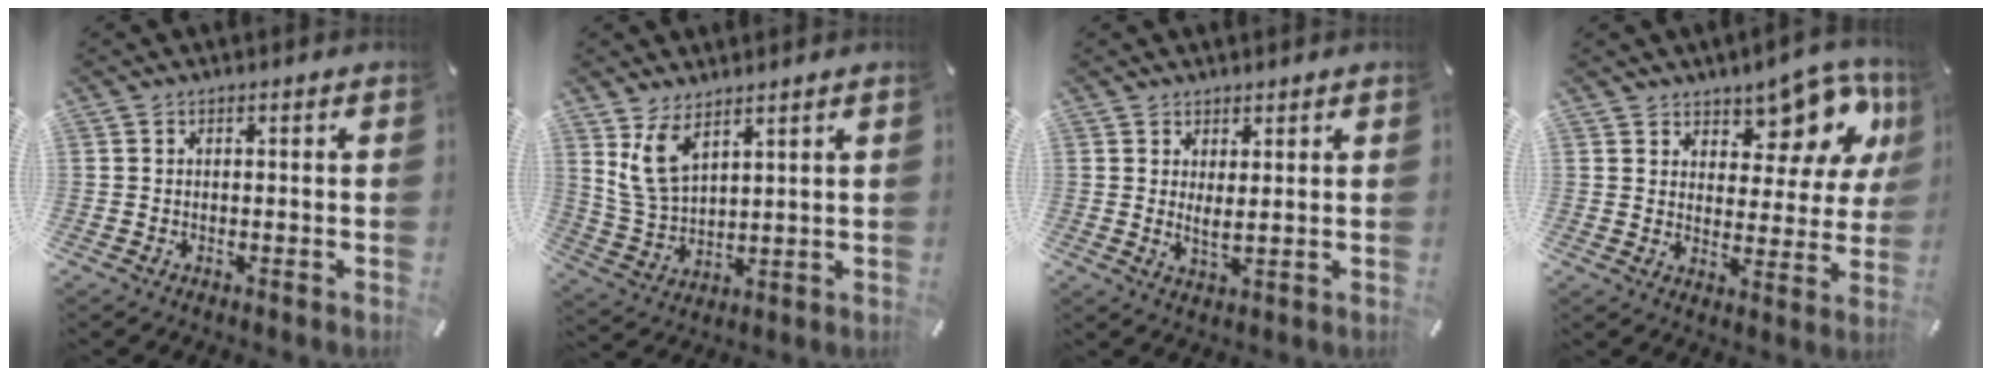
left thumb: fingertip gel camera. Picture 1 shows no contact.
{"total": 8.6, "force": [5.9, 4.1, 4.8], "torque": [-0.133, -0.027, 0.107]}
{"total": 3.0, "force": [1.9, 0.9, 2.1], "torque": [-0.028, -0.014, 0.033]}
{"total": 11.5, "force": [8.7, 6.1, 4.5], "torque": [-0.047, -0.077, 0.151]}